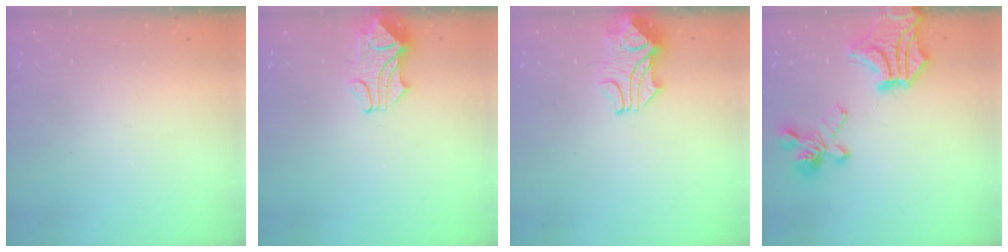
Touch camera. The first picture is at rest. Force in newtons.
{"total": 2.1, "press": 2.0, "slide": 0.7}
{"total": 2.4, "press": 2.2, "slide": 0.9}
{"total": 12.3, "press": 11.8, "slide": 3.3}